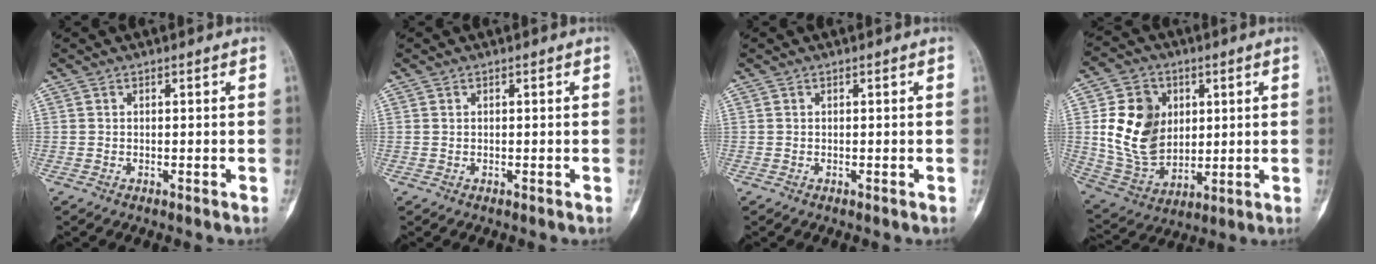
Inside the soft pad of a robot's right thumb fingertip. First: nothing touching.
{"total": 0.0}
{"total": 0.0}
{"total": 16.3, "force": [2.8, 12.4, 10.2], "torque": [-0.153, -0.009, 0.066]}